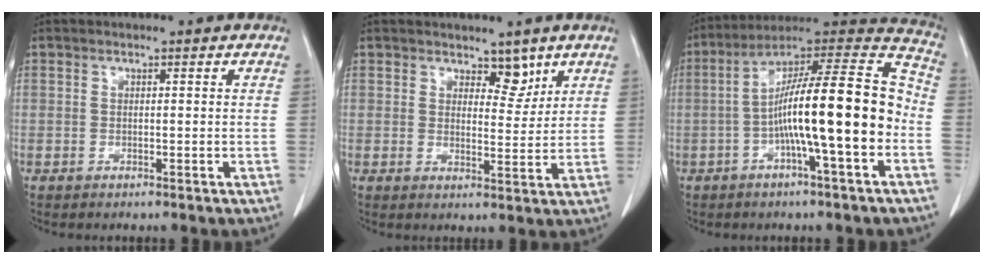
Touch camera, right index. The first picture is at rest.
{"total": 3.6, "force": [2.6, 1.8, 1.7], "torque": [-0.014, -0.006, 0.041]}
{"total": 18.5, "force": [-3.8, 1.4, 18.0], "torque": [-0.291, 0.027, -0.067]}